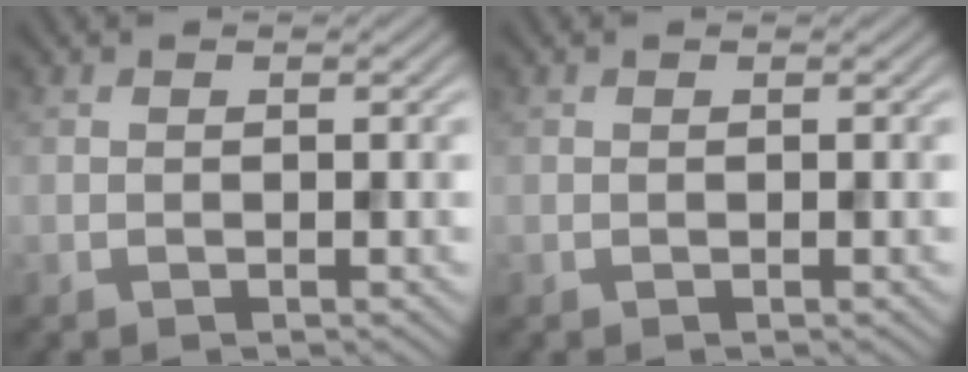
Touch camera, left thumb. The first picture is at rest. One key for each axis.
{"total": 0.0}